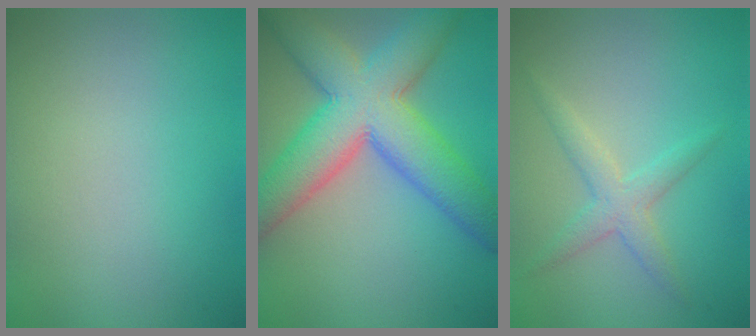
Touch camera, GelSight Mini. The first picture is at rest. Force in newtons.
{"total": 9.9, "press": 9.9, "slide": 0.4}
{"total": 2.4, "press": 2.4, "slide": 0.0}